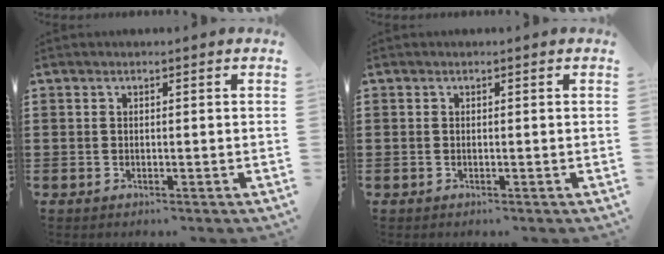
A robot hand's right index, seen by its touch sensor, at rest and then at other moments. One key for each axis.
{"total": 0.0}